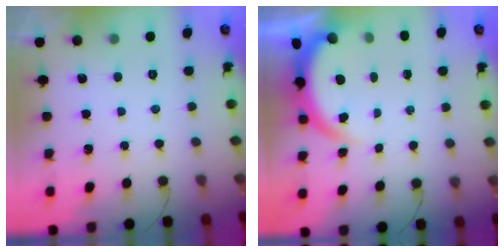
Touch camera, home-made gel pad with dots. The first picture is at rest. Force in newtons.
{"total": 3.9, "press": 3.8, "slide": 0.2}